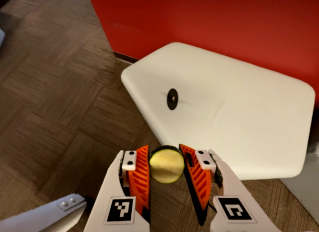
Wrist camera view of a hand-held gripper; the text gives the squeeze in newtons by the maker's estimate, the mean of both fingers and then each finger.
{"total": 13.4, "left": 13.9, "right": 12.9}